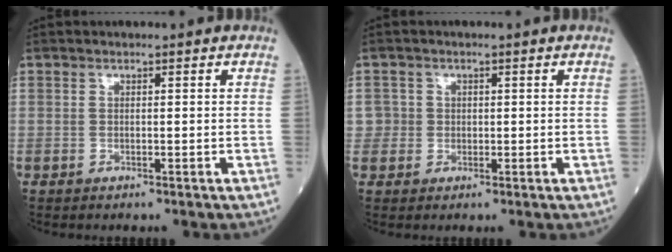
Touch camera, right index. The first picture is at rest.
{"total": 2.2, "force": [0.1, 2.2, -0.1], "torque": [0.017, 0.007, -0.002]}